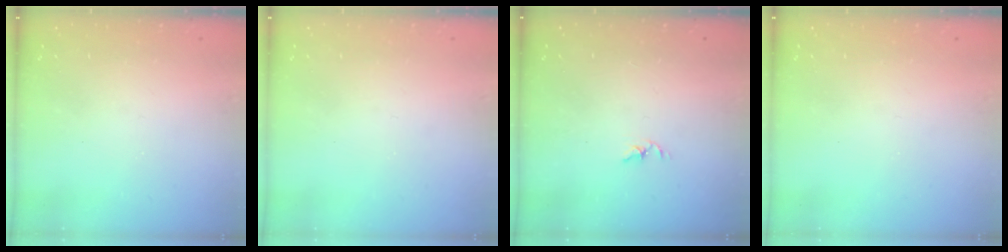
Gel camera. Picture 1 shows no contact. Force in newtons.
{"total": 0.5, "press": 0.5, "slide": 0.1}
{"total": 1.8, "press": 1.7, "slide": 0.3}
{"total": 0.0}